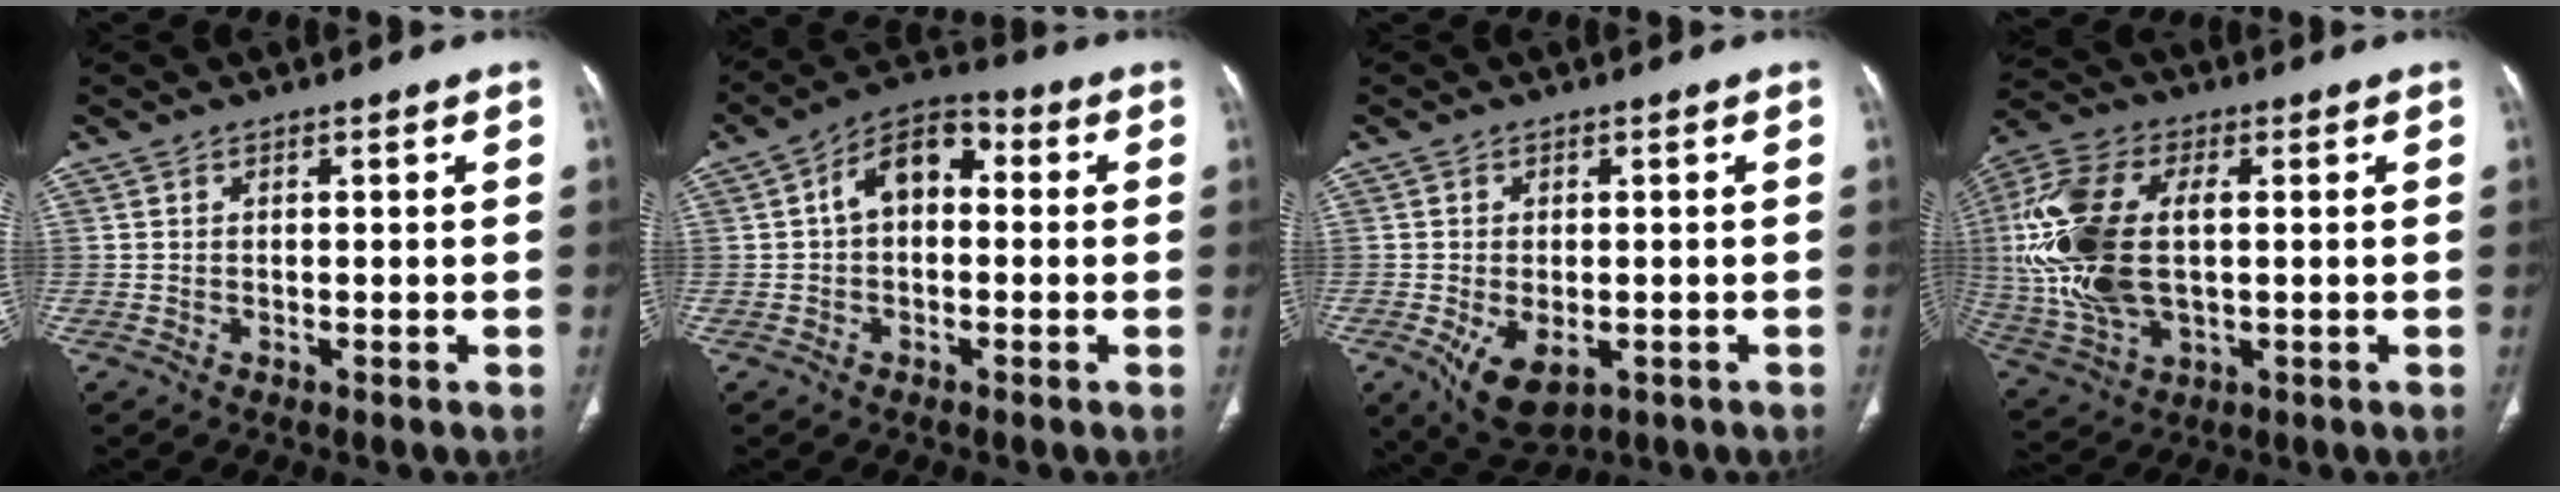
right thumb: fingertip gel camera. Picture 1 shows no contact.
{"total": 9.0, "force": [0.8, 5.9, 6.7], "torque": [-0.091, 0.032, -0.002]}
{"total": 8.2, "force": [-2.9, 4.7, 6.1], "torque": [-0.100, -0.005, -0.033]}
{"total": 21.0, "force": [1.6, 11.5, 17.5], "torque": [-0.400, 0.001, 0.034]}